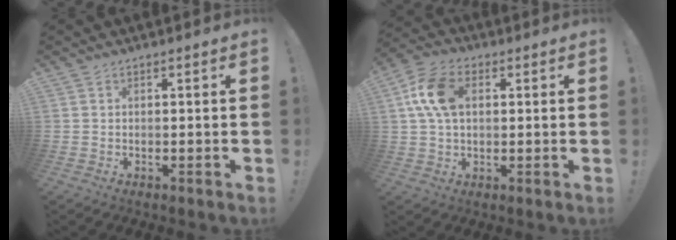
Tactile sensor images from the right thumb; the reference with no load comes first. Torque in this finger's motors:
{"motor_torque": [-0.23, 0.59, 0.07, -0.02, 0.33]}